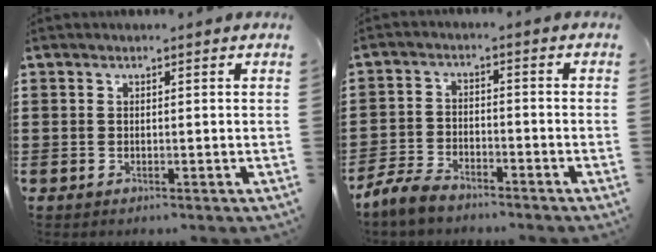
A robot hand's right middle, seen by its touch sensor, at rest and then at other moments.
{"total": 4.6, "force": [-4.2, 1.3, 1.6], "torque": [-0.055, -0.003, -0.091]}